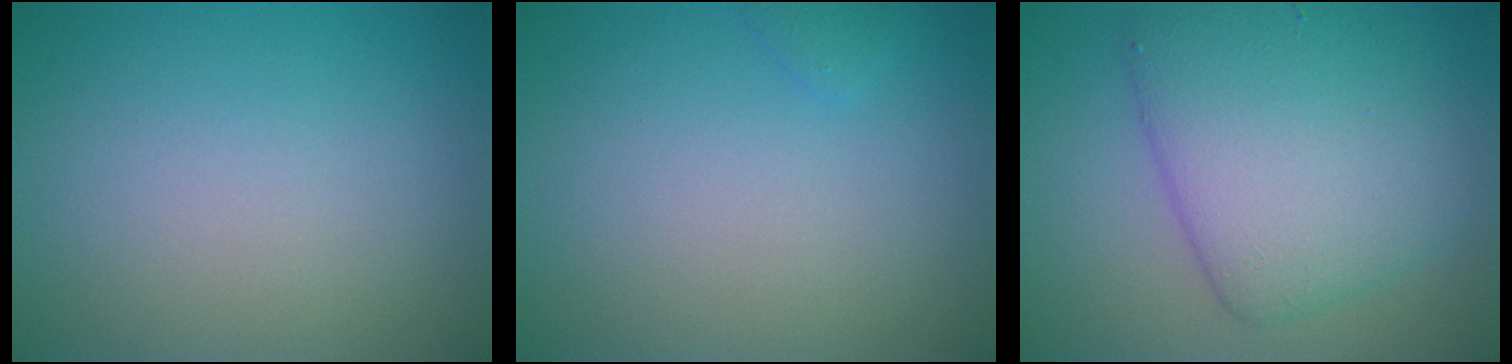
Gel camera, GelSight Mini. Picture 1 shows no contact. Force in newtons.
{"total": 0.6, "press": 0.6, "slide": 0.1}
{"total": 7.6, "press": 7.6, "slide": 0.2}